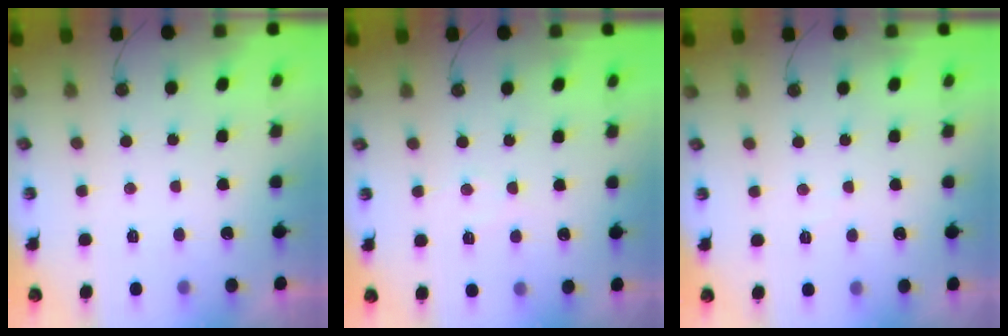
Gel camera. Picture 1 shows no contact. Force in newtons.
{"total": 4.8, "press": 4.8, "slide": 0.7}
{"total": 1.9, "press": 1.9, "slide": 0.4}